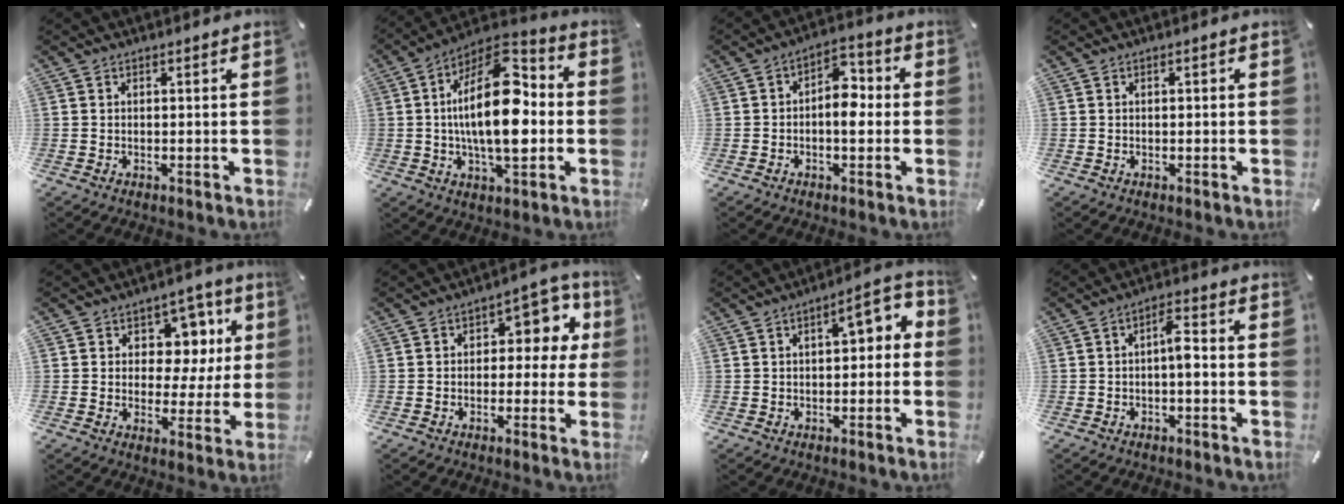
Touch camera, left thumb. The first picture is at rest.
{"total": 21.1, "force": [0.0, 10.1, 18.5], "torque": [-0.341, -0.006, -0.006]}
{"total": 7.1, "force": [-1.0, 4.2, 5.7], "torque": [-0.077, 0.011, -0.022]}
{"total": 0.6, "force": [-0.2, 0.2, 0.5], "torque": [-0.009, -0.001, -0.003]}
{"total": 10.2, "force": [3.2, 8.4, 4.9], "torque": [-0.057, -0.023, 0.057]}
{"total": 9.1, "force": [1.6, 6.0, 6.7], "torque": [-0.075, -0.007, 0.020]}
{"total": 6.3, "force": [0.6, 3.3, 5.4], "torque": [-0.064, -0.003, -0.002]}
{"total": 4.8, "force": [-1.0, 1.9, 4.3], "torque": [-0.077, 0.016, -0.019]}